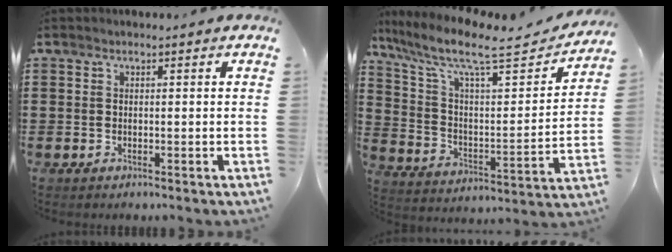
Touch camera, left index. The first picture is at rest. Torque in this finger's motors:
{"motor_torque": [2.14, 0.00, 0.40, 0.21]}